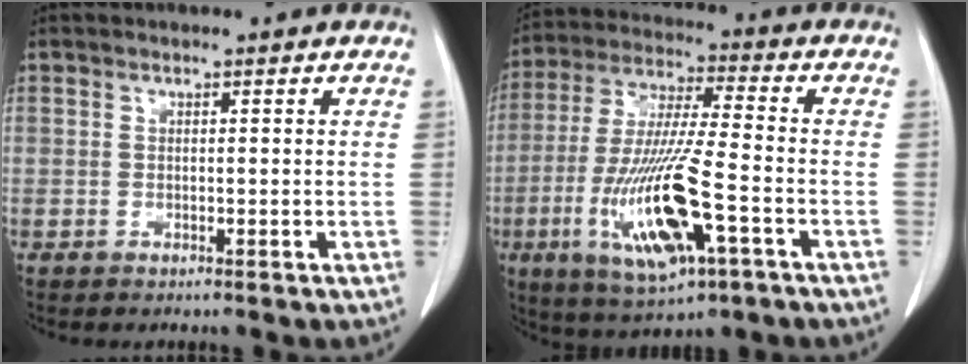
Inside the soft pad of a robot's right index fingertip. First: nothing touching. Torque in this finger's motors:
{"motor_torque": [2.10, -0.04, 0.62, 0.21]}